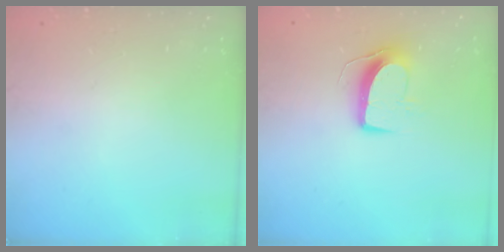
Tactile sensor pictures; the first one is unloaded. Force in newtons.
{"total": 10.1, "press": 10.1, "slide": 0.1}